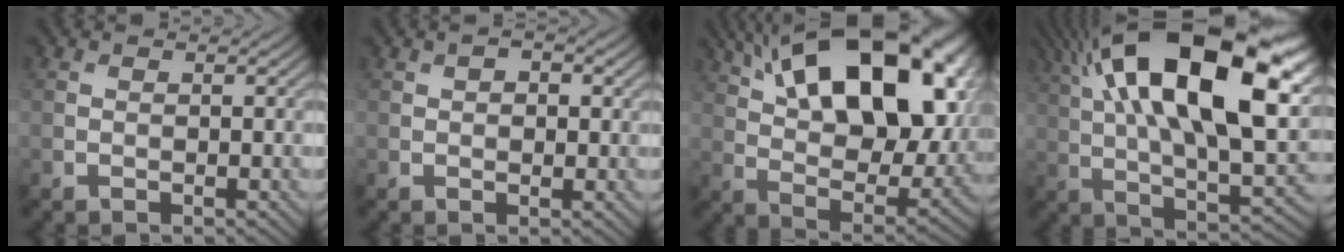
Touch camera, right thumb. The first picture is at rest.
{"total": 2.9, "force": [1.1, 1.6, 2.2], "torque": [-0.031, -0.002, 0.018]}
{"total": 22.0, "force": [10.0, 10.8, 16.4], "torque": [-0.268, 0.039, 0.148]}
{"total": 22.8, "force": [8.4, 9.1, 19.0], "torque": [-0.330, 0.047, 0.138]}